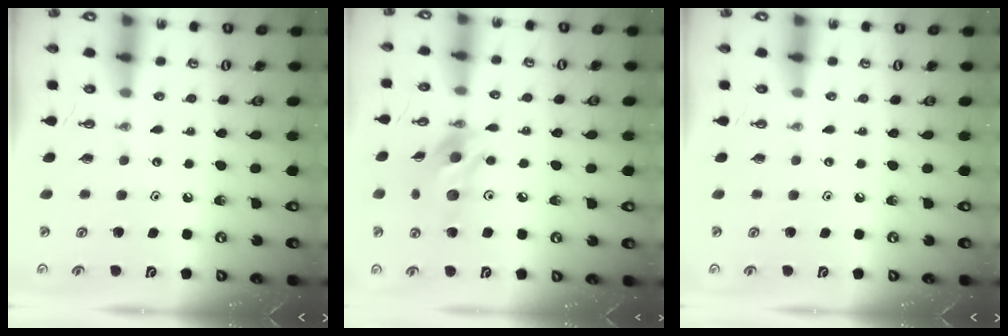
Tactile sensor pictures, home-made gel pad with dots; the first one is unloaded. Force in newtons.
{"total": 12.6, "press": 12.6, "slide": 0.8}
{"total": 1.0, "press": 0.0, "slide": 1.0}